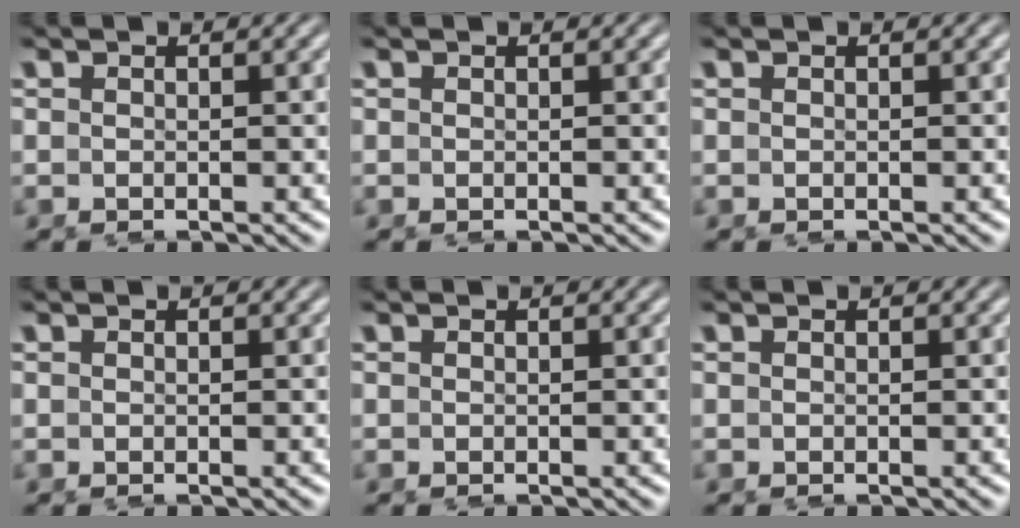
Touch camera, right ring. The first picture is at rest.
{"total": 0.0}
{"total": 0.0}
{"total": 0.0}
{"total": 0.0}
{"total": 0.0}